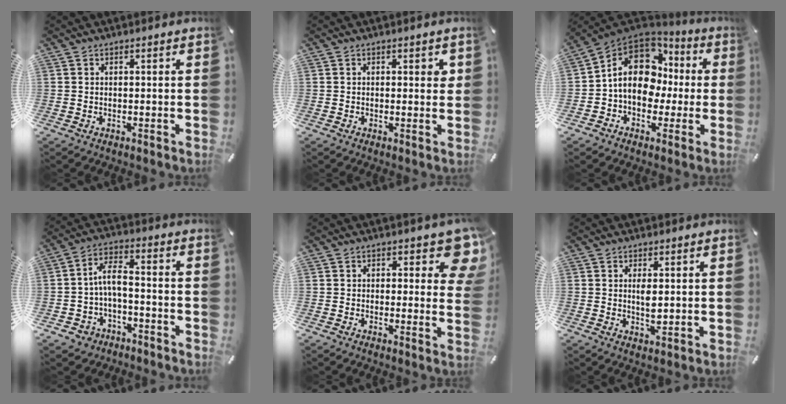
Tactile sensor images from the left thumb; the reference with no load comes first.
{"total": 1.7, "force": [0.4, 0.8, 1.4], "torque": [-0.013, -0.003, 0.003]}
{"total": 14.8, "force": [1.0, 11.8, 8.9], "torque": [-0.172, 0.010, 0.024]}
{"total": 6.7, "force": [-1.8, 4.2, 4.8], "torque": [-0.099, 0.013, -0.036]}
{"total": 8.1, "force": [4.1, 3.9, 5.8], "torque": [-0.052, -0.023, 0.065]}
{"total": 3.4, "force": [0.6, 1.3, 3.1], "torque": [-0.056, -0.002, 0.009]}